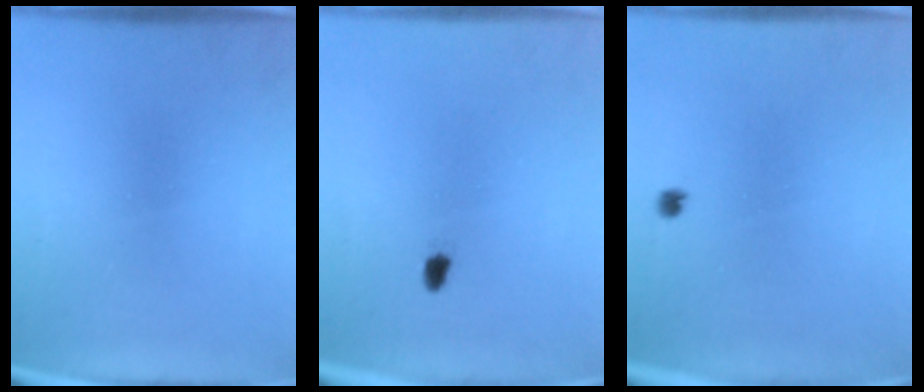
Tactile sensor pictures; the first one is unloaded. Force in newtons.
{"total": 1.3}
{"total": 1.0}